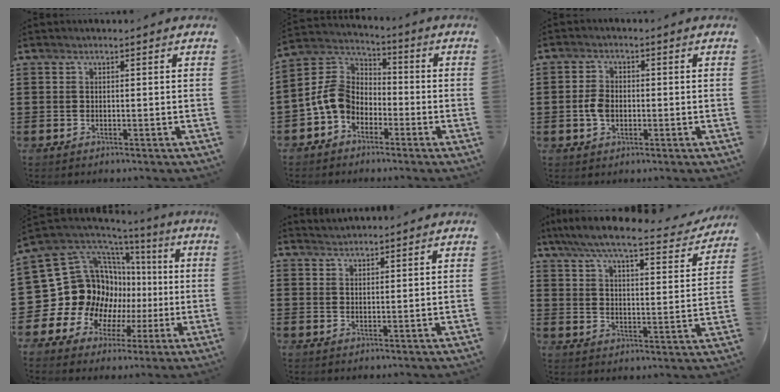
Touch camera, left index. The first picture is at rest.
{"total": 7.9, "force": [-2.5, 6.1, 4.3], "torque": [-0.135, 0.003, -0.062]}
{"total": 3.6, "force": [-0.4, 2.4, 2.6], "torque": [-0.066, 0.000, -0.012]}
{"total": 17.4, "force": [-0.1, 15.9, 7.2], "torque": [-0.198, -0.041, 0.031]}
{"total": 1.6, "force": [1.6, 0.0, -0.1], "torque": [-0.001, 0.002, 0.031]}
{"total": 6.9, "force": [6.0, 0.4, 3.3], "torque": [-0.090, -0.036, 0.099]}